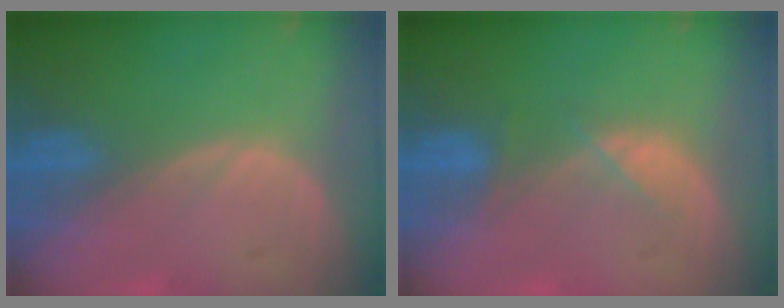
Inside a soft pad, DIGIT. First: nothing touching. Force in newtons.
{"total": 2.4, "press": 2.3, "slide": 0.5}